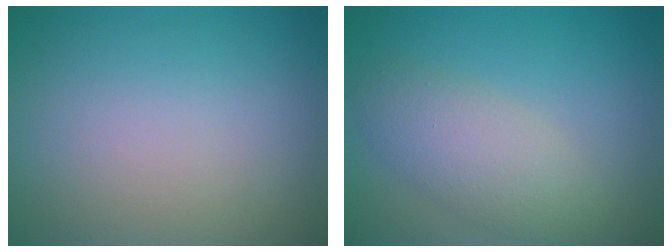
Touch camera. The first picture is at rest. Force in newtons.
{"total": 4.1, "press": 4.1, "slide": 0.1}